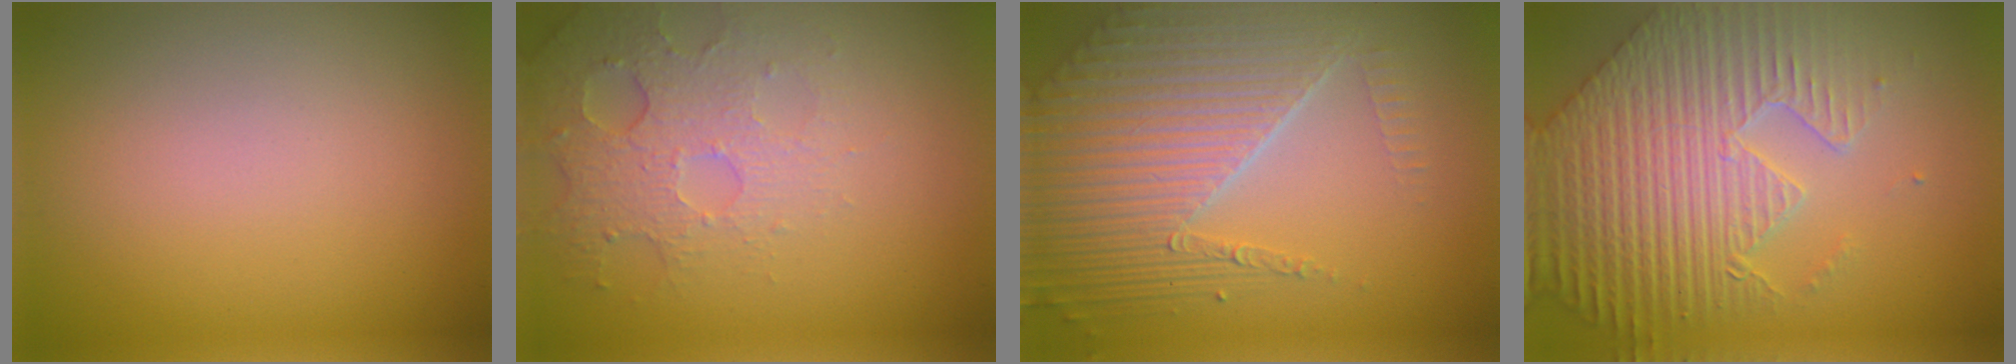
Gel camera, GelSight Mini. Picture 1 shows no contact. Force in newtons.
{"total": 5.0, "press": 3.3, "slide": 3.8}
{"total": 7.4, "press": 5.3, "slide": 5.2}
{"total": 8.9, "press": 6.6, "slide": 5.9}